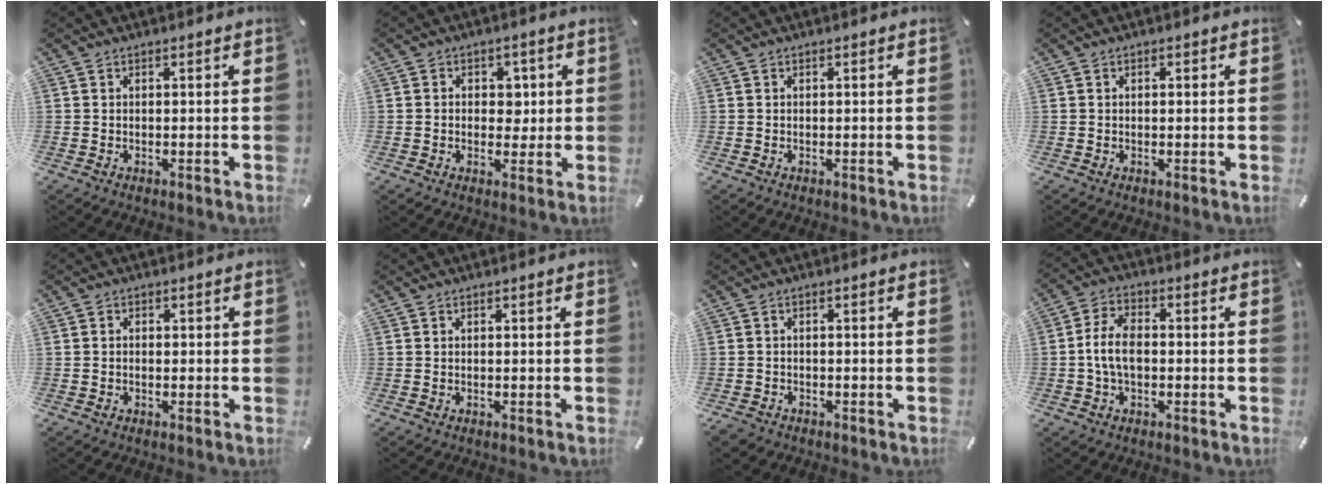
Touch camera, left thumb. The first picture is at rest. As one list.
[{"total": 5.6, "force": [0.3, 4.4, 3.3], "torque": [-0.038, 0.000, -0.002]}, {"total": 0.0}, {"total": 0.8, "force": [0.1, 0.6, 0.5], "torque": [-0.011, 0.004, 0.000]}, {"total": 1.3, "force": [-0.5, 1.0, 0.5], "torque": [-0.010, 0.004, -0.012]}, {"total": 0.0}, {"total": 2.0, "force": [-1.4, 1.4, 0.5], "torque": [-0.015, 0.005, -0.032]}, {"total": 7.6, "force": [-1.0, 4.8, 5.9], "torque": [-0.122, 0.010, -0.019]}]